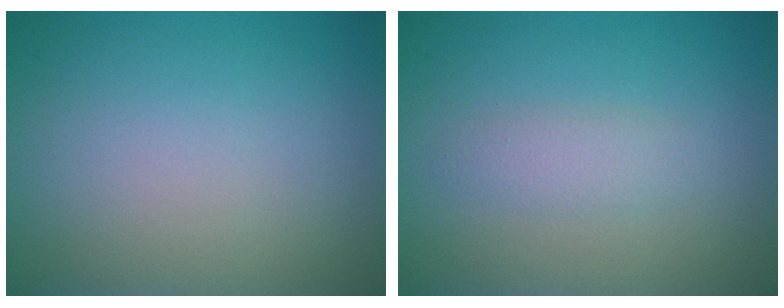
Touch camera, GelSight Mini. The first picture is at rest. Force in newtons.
{"total": 1.6, "press": 1.6, "slide": 0.0}